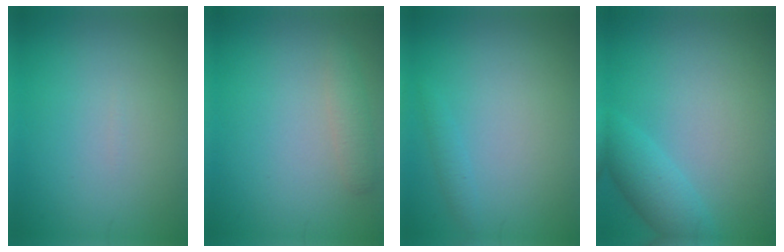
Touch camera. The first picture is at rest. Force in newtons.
{"total": 1.5, "press": 1.5, "slide": 0.0}
{"total": 0.8, "press": 0.8, "slide": 0.2}
{"total": 3.0, "press": 3.0, "slide": 0.2}